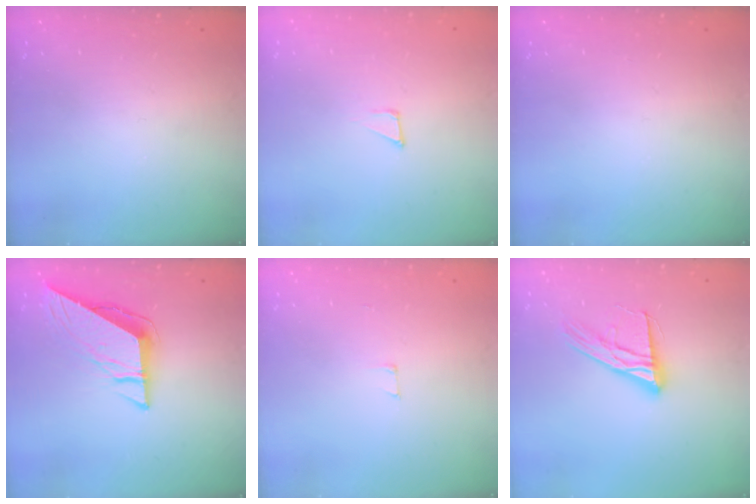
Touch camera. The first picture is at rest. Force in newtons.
{"total": 1.2, "press": 1.2, "slide": 0.0}
{"total": 0.0}
{"total": 8.8, "press": 8.7, "slide": 0.8}
{"total": 2.9, "press": 2.9, "slide": 0.2}
{"total": 14.0, "press": 14.0, "slide": 1.0}